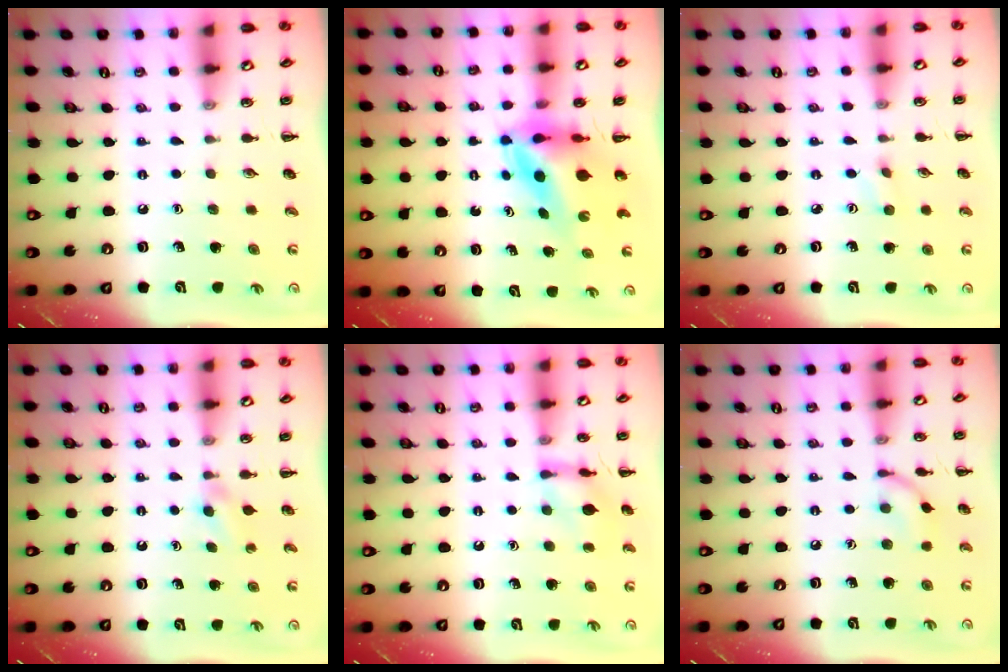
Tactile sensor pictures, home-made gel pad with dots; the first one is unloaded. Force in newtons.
{"total": 6.2, "press": 5.9, "slide": 2.1}
{"total": 2.3, "press": 2.2, "slide": 0.8}
{"total": 2.0, "press": 1.8, "slide": 0.9}
{"total": 11.4, "press": 11.4, "slide": 0.9}
{"total": 7.6, "press": 7.6, "slide": 0.4}